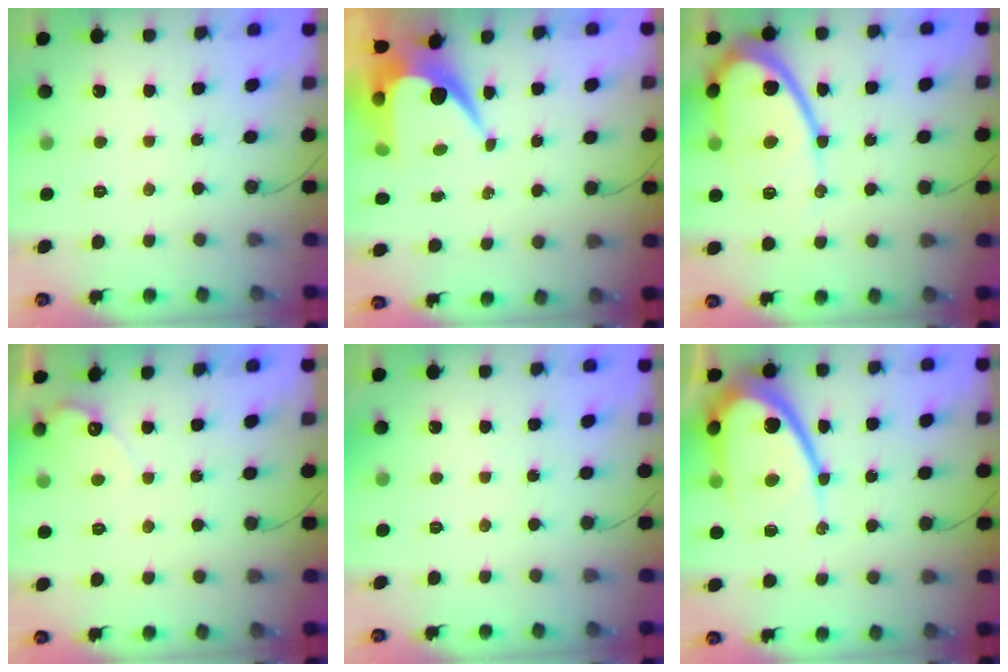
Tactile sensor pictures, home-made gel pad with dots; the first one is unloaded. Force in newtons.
{"total": 10.1, "press": 10.1, "slide": 0.9}
{"total": 15.0, "press": 14.9, "slide": 1.3}
{"total": 4.5, "press": 4.5, "slide": 0.2}
{"total": 0.0}
{"total": 16.6, "press": 16.5, "slide": 1.5}